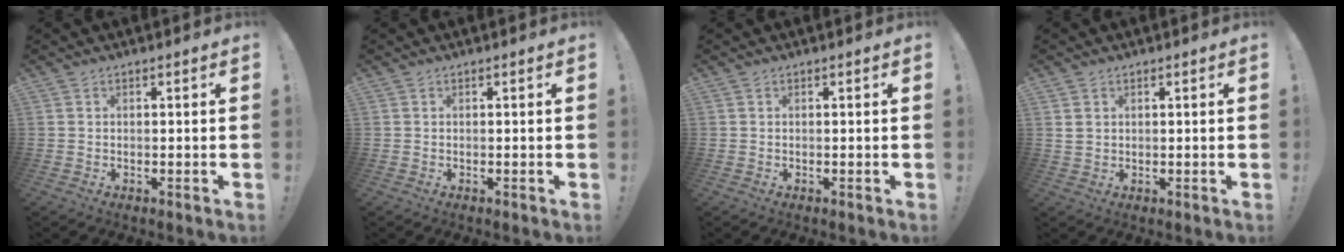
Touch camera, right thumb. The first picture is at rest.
{"total": 0.0}
{"total": 0.0}
{"total": 2.5, "force": [1.2, 1.9, 1.1], "torque": [-0.017, 0.000, 0.024]}